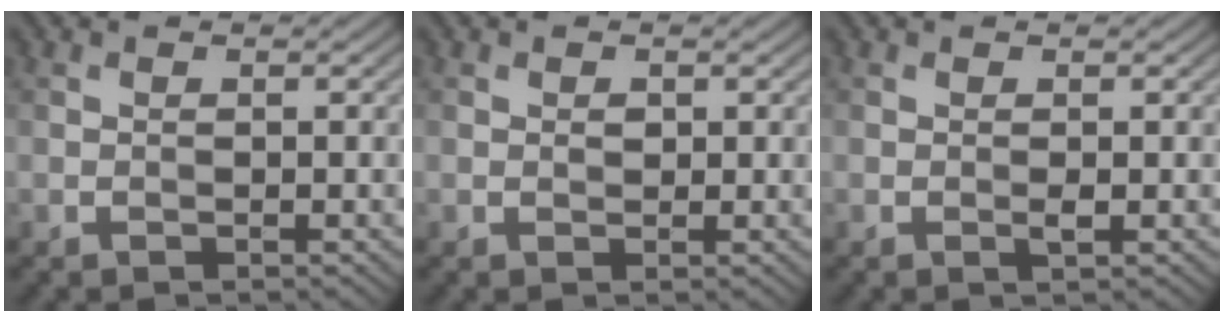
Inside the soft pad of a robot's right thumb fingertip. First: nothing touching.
{"total": 0.9, "force": [0.3, 0.7, 0.5], "torque": [-0.010, -0.003, 0.004]}
{"total": 0.7, "force": [-0.1, 0.1, 0.7], "torque": [-0.015, -0.002, -0.003]}